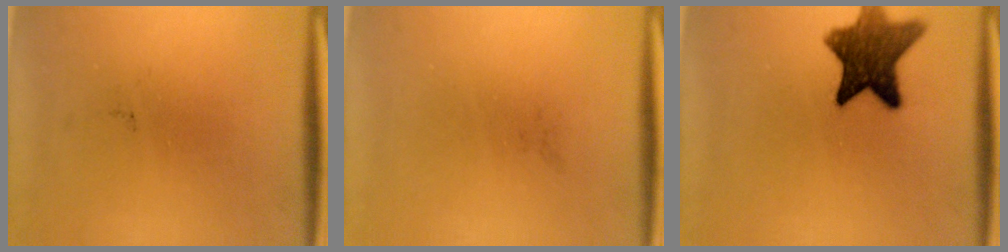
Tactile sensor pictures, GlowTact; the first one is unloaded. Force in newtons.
{"total": 0.0}
{"total": 10.5}